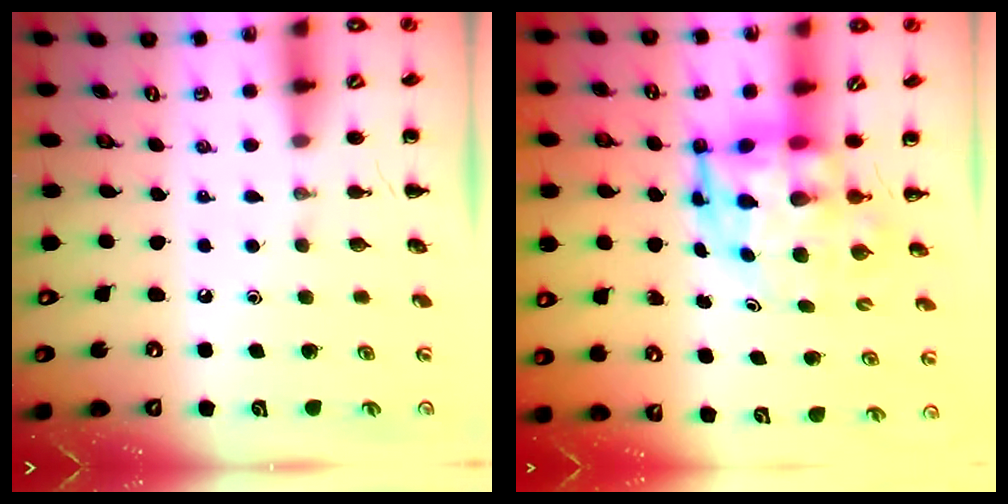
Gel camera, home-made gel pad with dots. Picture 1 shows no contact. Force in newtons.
{"total": 7.5, "press": 7.1, "slide": 2.5}